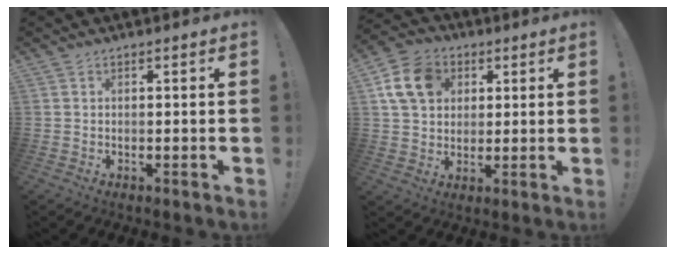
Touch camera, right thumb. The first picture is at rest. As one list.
[{"total": 12.7, "force": [4.5, 10.0, 6.4], "torque": [-0.112, -0.004, 0.091]}]